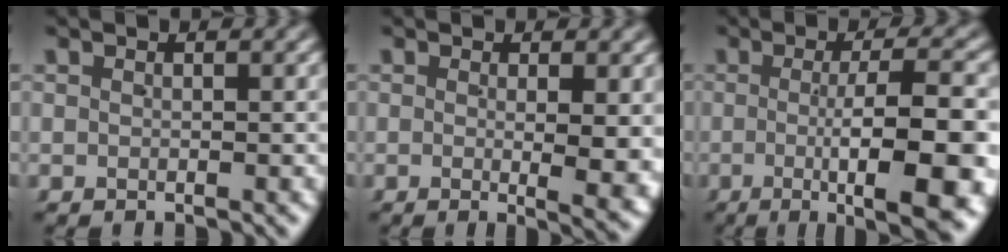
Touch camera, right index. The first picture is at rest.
{"total": 3.7, "force": [-0.3, 0.0, 3.7], "torque": [-0.046, -0.009, -0.002]}
{"total": 9.9, "force": [-3.0, 1.5, 9.4], "torque": [-0.123, 0.002, -0.046]}